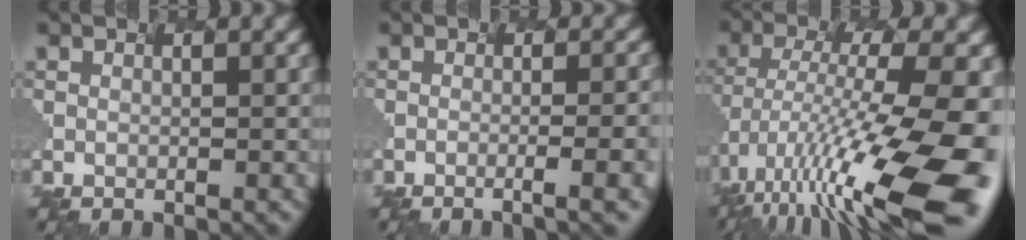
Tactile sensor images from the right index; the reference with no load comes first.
{"total": 5.7, "force": [-1.7, 1.7, 5.2], "torque": [-0.047, 0.005, -0.006]}
{"total": 14.7, "force": [-7.2, 3.6, 12.3], "torque": [-0.237, -0.011, -0.101]}